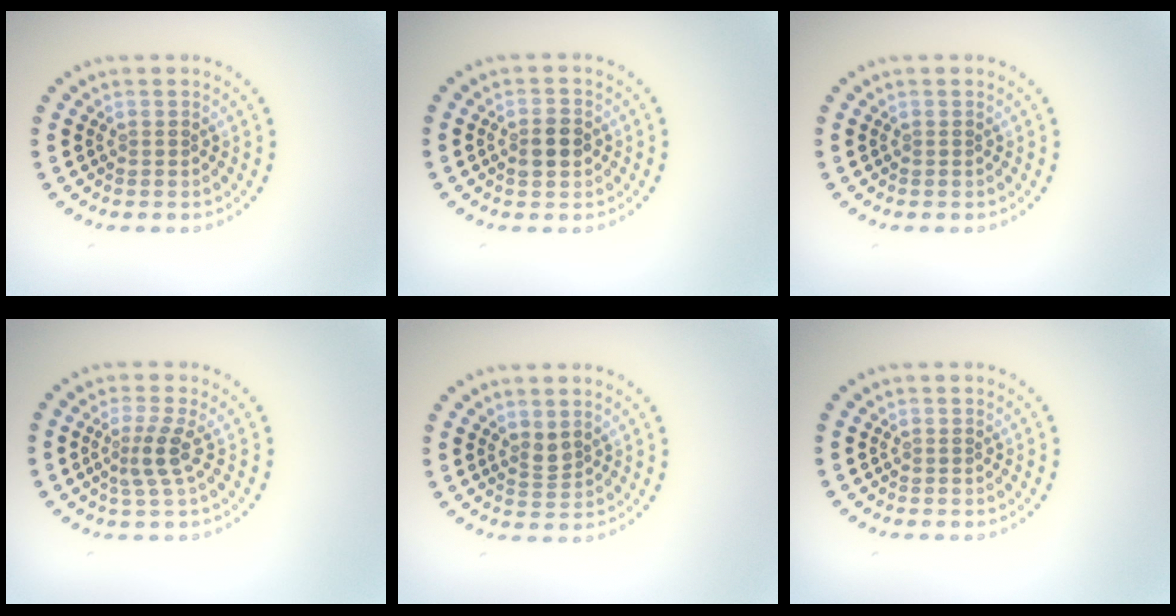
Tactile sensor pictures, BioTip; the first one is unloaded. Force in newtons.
{"total": 2.6, "press": 2.6, "slide": 0.1}
{"total": 0.0}
{"total": 2.5, "press": 1.8, "slide": 1.7}
{"total": 1.4, "press": 1.1, "slide": 0.9}
{"total": 0.0}